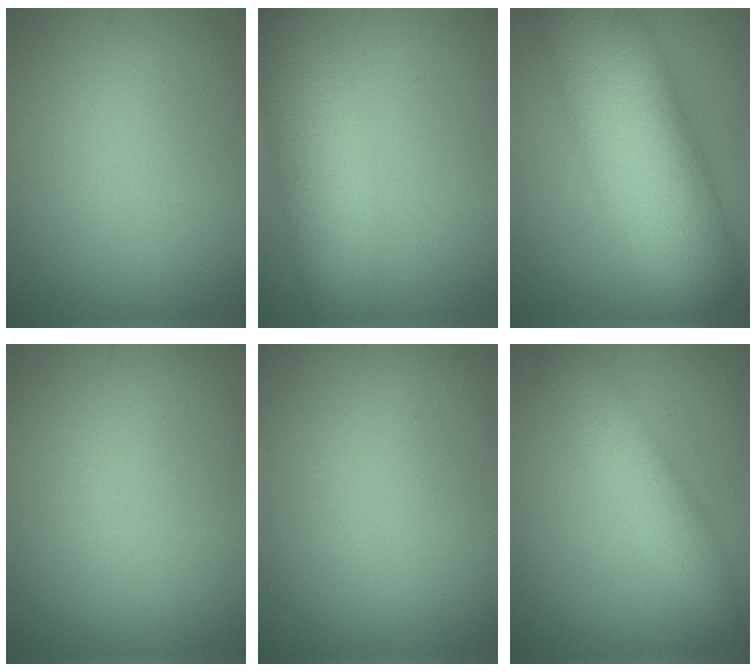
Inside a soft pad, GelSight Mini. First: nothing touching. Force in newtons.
{"total": 7.1, "press": 7.0, "slide": 0.7}
{"total": 13.8, "press": 13.8, "slide": 0.2}
{"total": 0.0}
{"total": 0.0}
{"total": 4.3, "press": 4.3, "slide": 0.1}